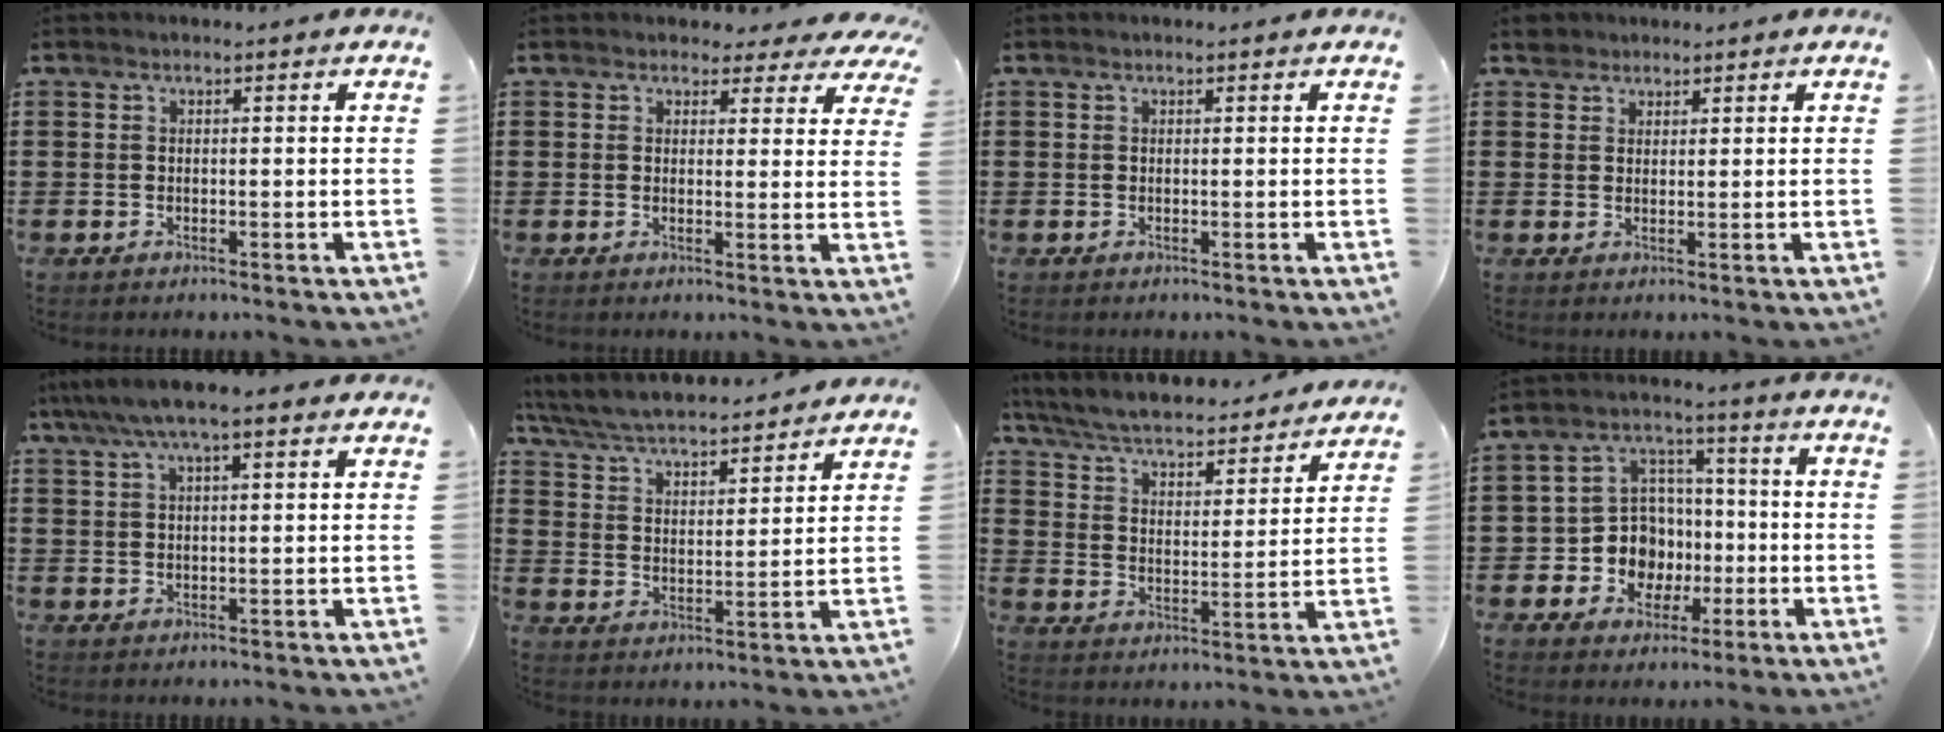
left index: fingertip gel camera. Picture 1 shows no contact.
{"total": 2.5, "force": [2.1, 1.3, 0.7], "torque": [-0.016, -0.004, 0.036]}
{"total": 0.0}
{"total": 2.2, "force": [1.9, 1.2, 0.1], "torque": [-0.001, 0.004, 0.035]}
{"total": 5.3, "force": [3.6, 1.1, 3.8], "torque": [-0.079, 0.001, 0.063]}
{"total": 5.9, "force": [5.7, 0.4, 1.7], "torque": [-0.059, -0.034, 0.096]}
{"total": 5.2, "force": [4.9, 0.4, 1.7], "torque": [-0.057, -0.037, 0.078]}
{"total": 9.5, "force": [-1.4, 8.8, 3.2], "torque": [-0.104, 0.013, -0.018]}